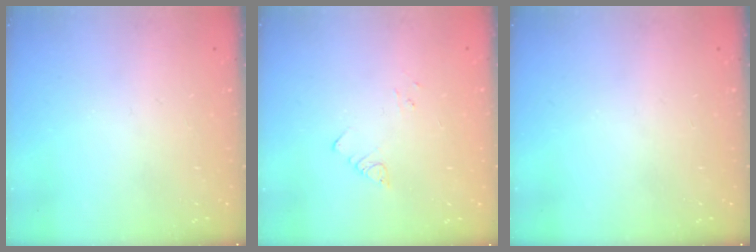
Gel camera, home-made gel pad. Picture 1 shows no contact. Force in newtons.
{"total": 3.0, "press": 3.0, "slide": 0.4}
{"total": 0.0}